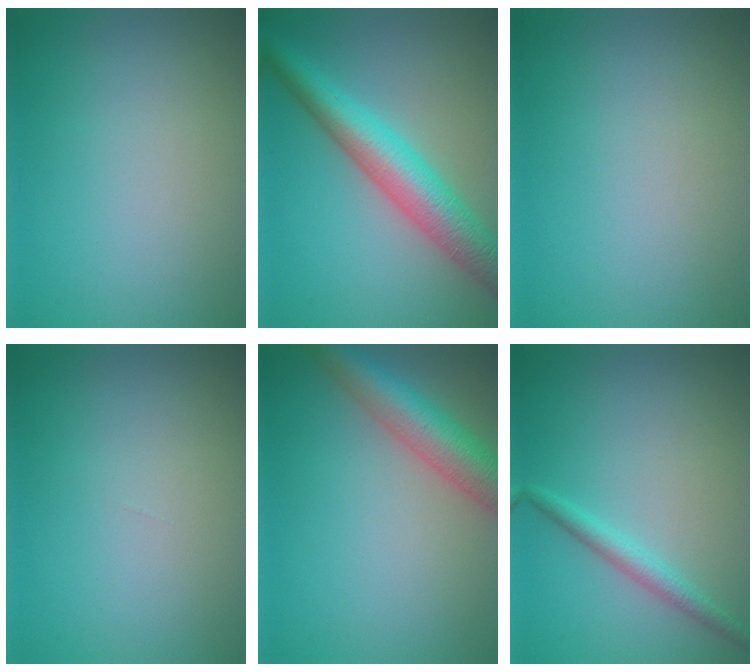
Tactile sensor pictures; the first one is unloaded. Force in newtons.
{"total": 7.1, "press": 7.1, "slide": 0.1}
{"total": 0.0}
{"total": 0.0}
{"total": 5.7, "press": 5.7, "slide": 0.2}
{"total": 2.0, "press": 2.0, "slide": 0.1}